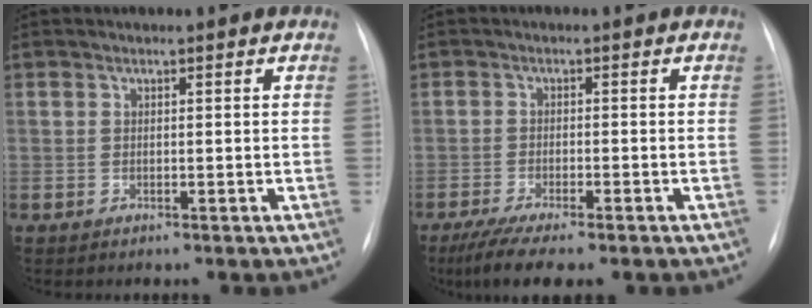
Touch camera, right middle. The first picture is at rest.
{"total": 8.4, "force": [-6.4, 1.3, 5.3], "torque": [-0.088, -0.019, -0.098]}